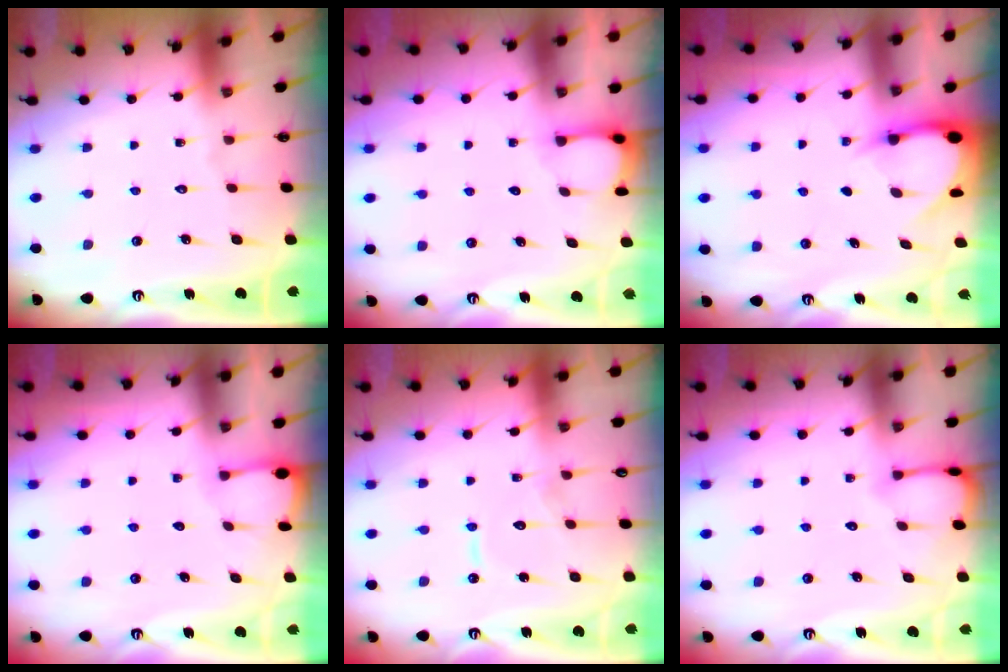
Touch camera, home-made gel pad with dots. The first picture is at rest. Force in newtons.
{"total": 2.3, "press": 2.2, "slide": 0.4}
{"total": 3.4, "press": 3.4, "slide": 0.2}
{"total": 2.0, "press": 2.0, "slide": 0.2}
{"total": 7.3, "press": 7.3, "slide": 0.6}
{"total": 3.0, "press": 3.0, "slide": 0.3}